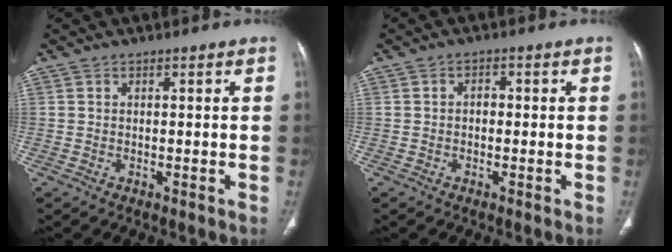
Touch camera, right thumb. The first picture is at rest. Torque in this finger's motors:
{"motor_torque": [-0.74, -0.03, -0.10, 0.44, 0.08]}